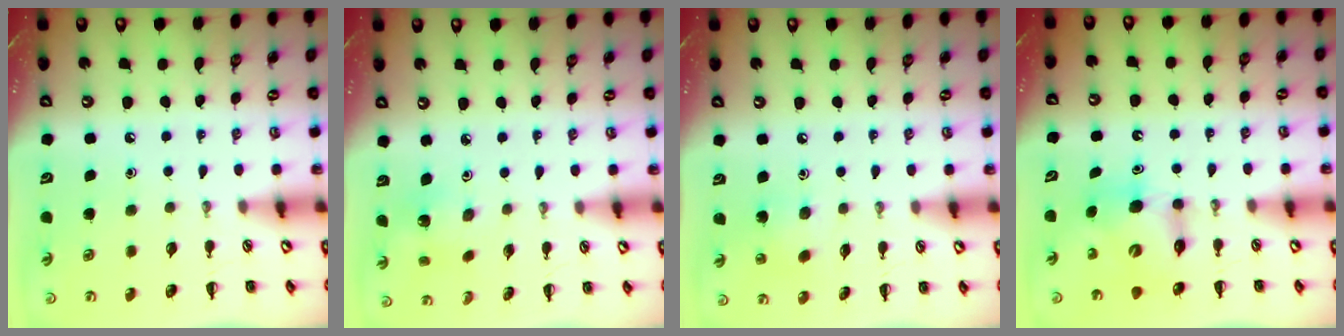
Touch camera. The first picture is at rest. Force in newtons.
{"total": 2.6, "press": 2.4, "slide": 0.9}
{"total": 4.3, "press": 4.1, "slide": 1.2}
{"total": 6.6, "press": 6.6, "slide": 0.8}